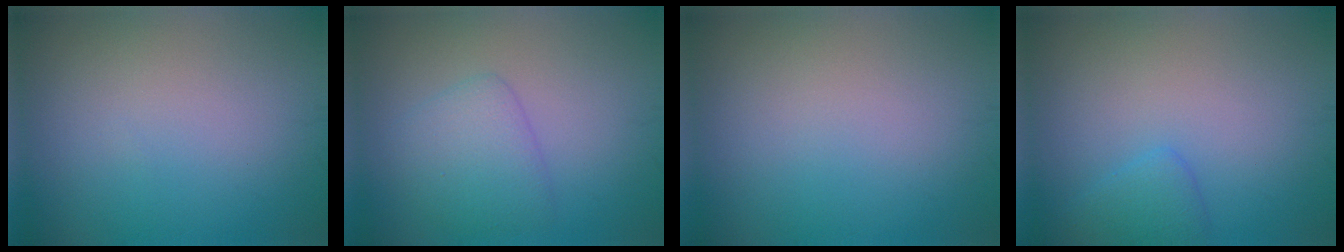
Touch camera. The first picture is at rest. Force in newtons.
{"total": 3.0, "press": 3.0, "slide": 0.2}
{"total": 0.0}
{"total": 1.6, "press": 1.6, "slide": 0.1}